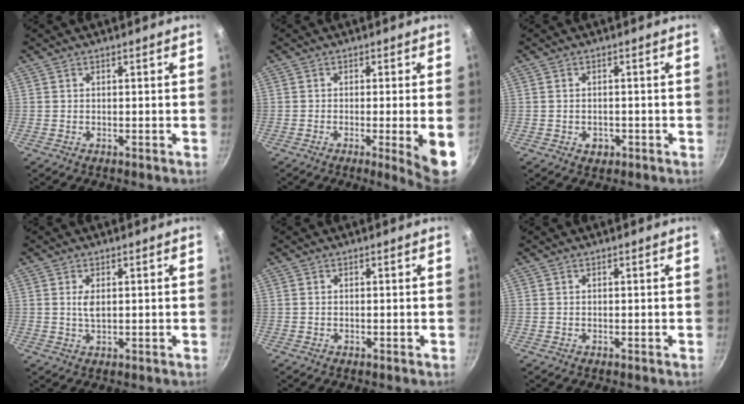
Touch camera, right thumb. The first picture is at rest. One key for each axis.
{"total": 7.5, "fx": -1.9, "fy": 0.3, "fz": 7.3, "tx": -0.097, "ty": -0.003, "tz": -0.024}
{"total": 2.4, "fx": -0.8, "fy": 1.8, "fz": 1.3, "tx": -0.021, "ty": 0.005, "tz": -0.006}
{"total": 2.5, "fx": 0.5, "fy": 1.1, "fz": 2.1, "tx": -0.038, "ty": -0.003, "tz": 0.010}
{"total": 0.0}
{"total": 0.0}